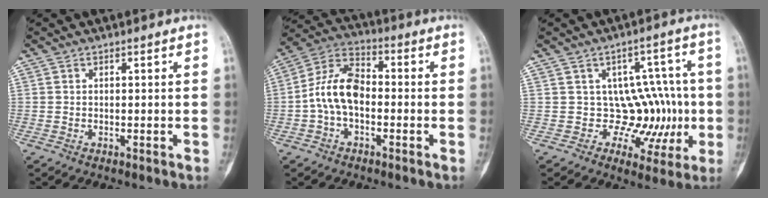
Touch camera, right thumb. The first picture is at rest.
{"total": 10.7, "force": [-1.4, 6.5, 8.3], "torque": [-0.151, 0.036, -0.039]}
{"total": 10.5, "force": [-0.7, 8.6, 6.0], "torque": [-0.012, 0.020, -0.002]}